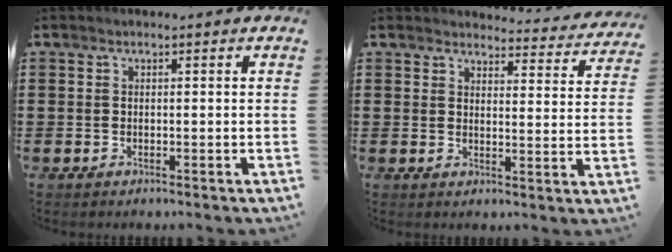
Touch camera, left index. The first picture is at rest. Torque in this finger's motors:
{"motor_torque": [1.34, -0.80, -0.05, -0.05]}